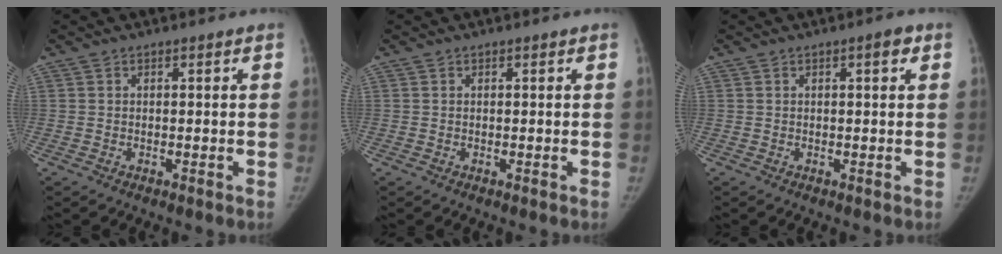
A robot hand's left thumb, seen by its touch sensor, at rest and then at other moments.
{"total": 0.0}
{"total": 1.7, "force": [0.7, 0.5, 1.5], "torque": [-0.019, 0.001, 0.007]}